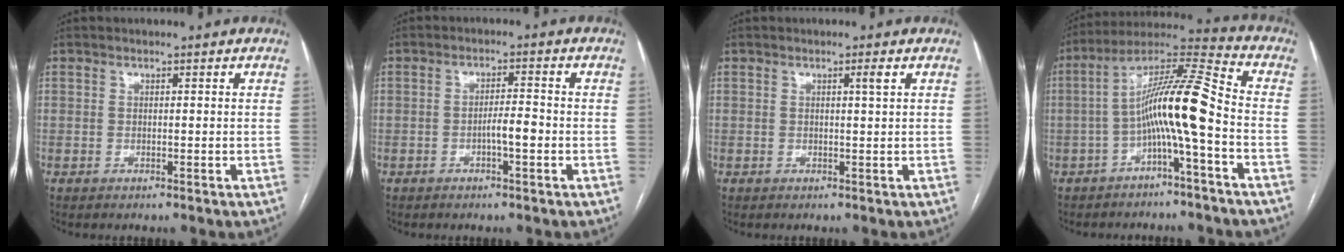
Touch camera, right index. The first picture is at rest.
{"total": 3.2, "force": [-1.1, 0.4, 3.0], "torque": [-0.047, 0.003, -0.019]}
{"total": 1.2, "force": [0.5, -0.3, 1.0], "torque": [-0.019, -0.001, 0.009]}
{"total": 12.0, "force": [-2.8, -0.1, 11.7], "torque": [-0.207, 0.030, -0.056]}